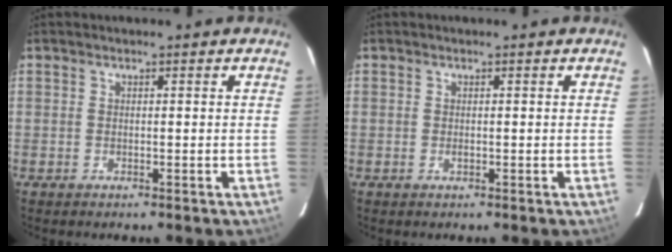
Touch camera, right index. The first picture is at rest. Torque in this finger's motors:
{"motor_torque": [-0.01, 0.00, 0.04, 0.00]}